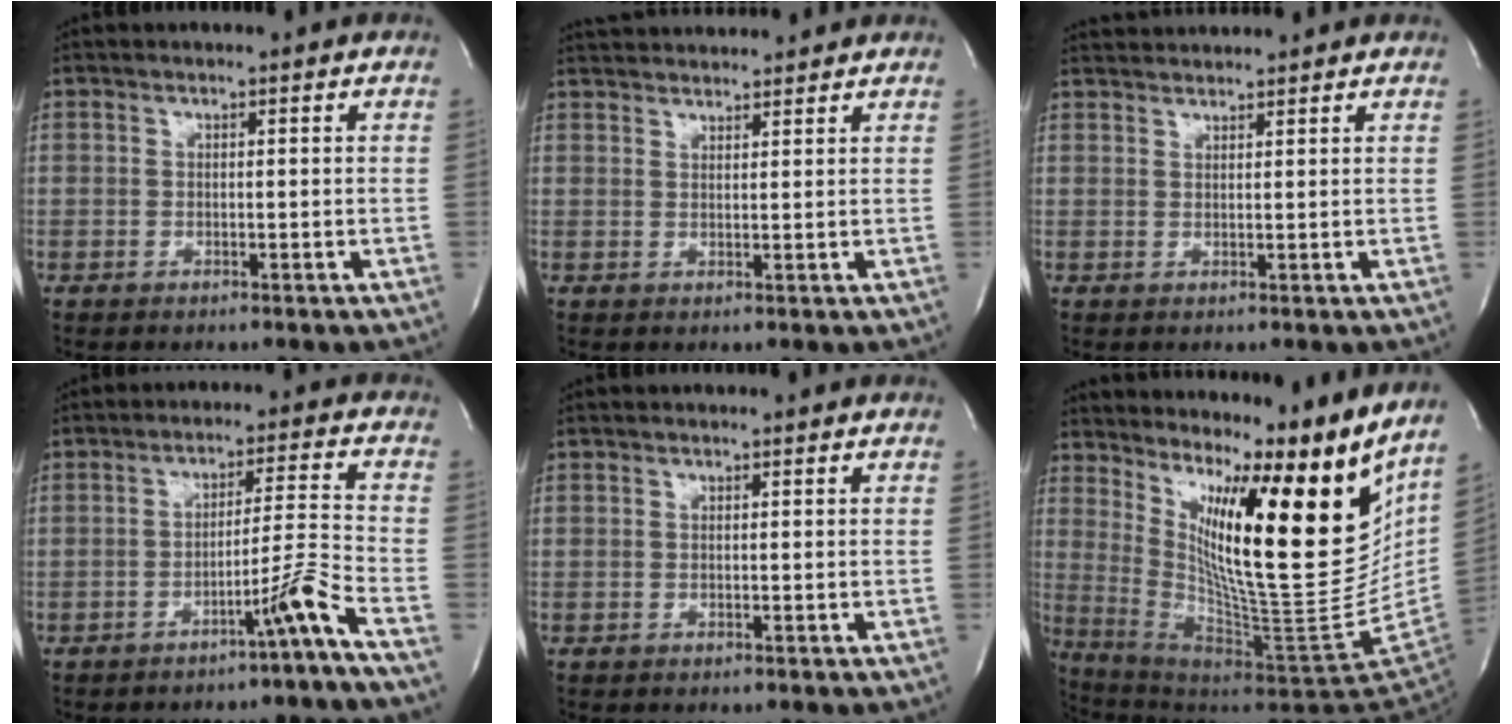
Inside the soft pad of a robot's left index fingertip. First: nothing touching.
{"total": 8.7, "force": [8.4, 1.0, 2.2], "torque": [-0.040, 0.033, 0.123]}
{"total": 4.9, "force": [4.8, -0.1, 0.8], "torque": [-0.017, 0.033, 0.076]}
{"total": 6.6, "force": [-4.4, -2.1, 4.5], "torque": [-0.063, -0.001, -0.077]}
{"total": 0.0}
{"total": 23.0, "force": [12.4, 2.0, 19.3], "torque": [-0.301, -0.024, 0.197]}